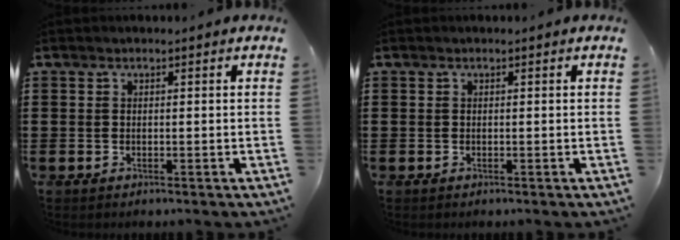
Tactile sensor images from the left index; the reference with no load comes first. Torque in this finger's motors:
{"motor_torque": [0.00, 0.00, 0.00, 0.00]}